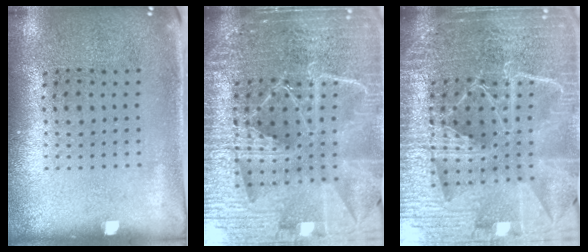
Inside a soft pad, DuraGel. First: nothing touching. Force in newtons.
{"total": 6.4, "press": 5.6, "slide": 3.3}
{"total": 6.3, "press": 5.5, "slide": 3.1}